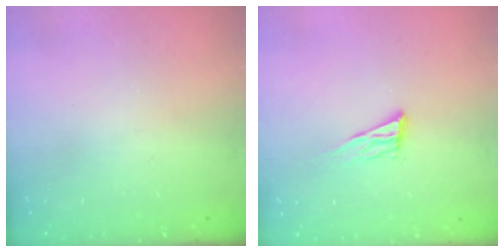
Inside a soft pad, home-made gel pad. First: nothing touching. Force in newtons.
{"total": 9.3, "press": 9.0, "slide": 2.5}